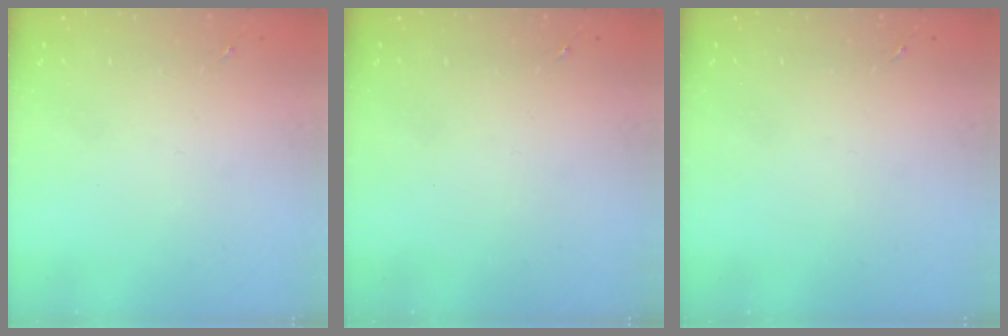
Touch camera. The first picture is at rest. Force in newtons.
{"total": 0.0}
{"total": 0.0}